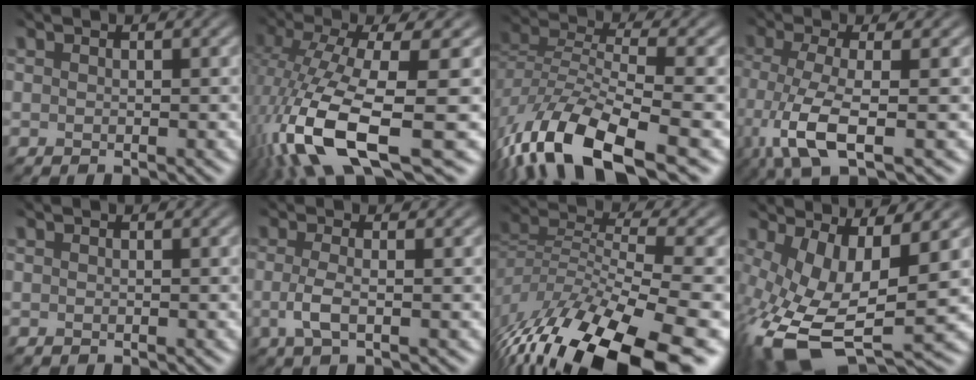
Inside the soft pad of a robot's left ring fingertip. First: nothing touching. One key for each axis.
{"total": 11.7, "fx": -5.5, "fy": 3.1, "fz": 9.8, "tx": -0.214, "ty": -0.015, "tz": -0.085}
{"total": 9.9, "fx": -6.7, "fy": 3.2, "fz": 6.6, "tx": -0.141, "ty": -0.011, "tz": -0.122}
{"total": 6.6, "fx": -3.1, "fy": 1.6, "fz": 5.6, "tx": -0.122, "ty": -0.013, "tz": -0.050}
{"total": 0.0}
{"total": 2.5, "fx": -1.2, "fy": 0.6, "fz": 2.1, "tx": -0.048, "ty": -0.002, "tz": -0.017}
{"total": 13.6, "fx": -10.2, "fy": 3.7, "fz": 8.2, "tx": -0.160, "ty": -0.012, "tz": -0.163}
{"total": 12.1, "fx": -2.0, "fy": 5.4, "fz": 10.7, "tx": -0.246, "ty": -0.023, "tz": -0.008}